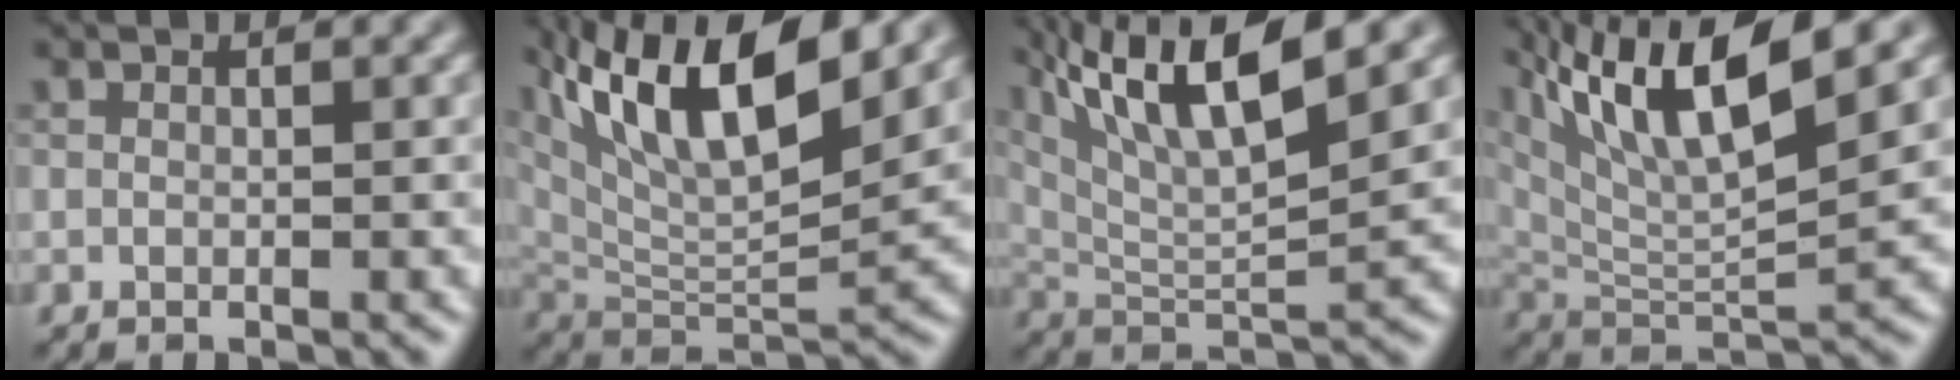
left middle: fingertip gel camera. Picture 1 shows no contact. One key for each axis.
{"total": 13.1, "fx": 7.1, "fy": 4.0, "fz": 10.2, "tx": -0.177, "ty": 0.013, "tz": 0.128}
{"total": 10.7, "fx": 6.3, "fy": 2.4, "fz": 8.4, "tx": -0.146, "ty": 0.012, "tz": 0.112}
{"total": 12.0, "fx": 6.7, "fy": 2.8, "fz": 9.6, "tx": -0.175, "ty": 0.013, "tz": 0.122}